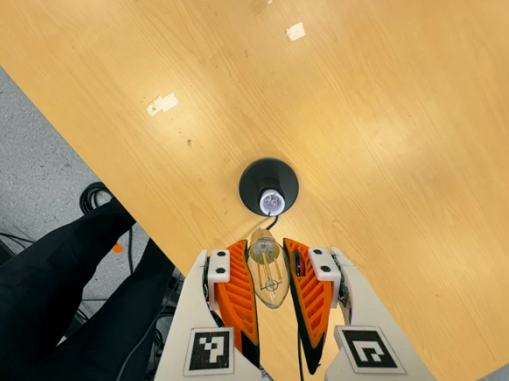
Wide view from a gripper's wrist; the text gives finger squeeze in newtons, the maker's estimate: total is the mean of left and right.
{"total": 24.4, "left": 27.1, "right": 21.6}